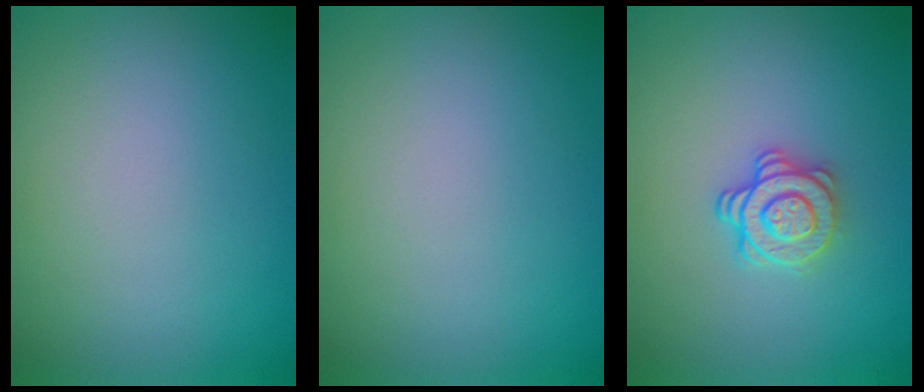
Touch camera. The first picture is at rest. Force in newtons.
{"total": 0.0}
{"total": 3.0, "press": 2.6, "slide": 1.4}